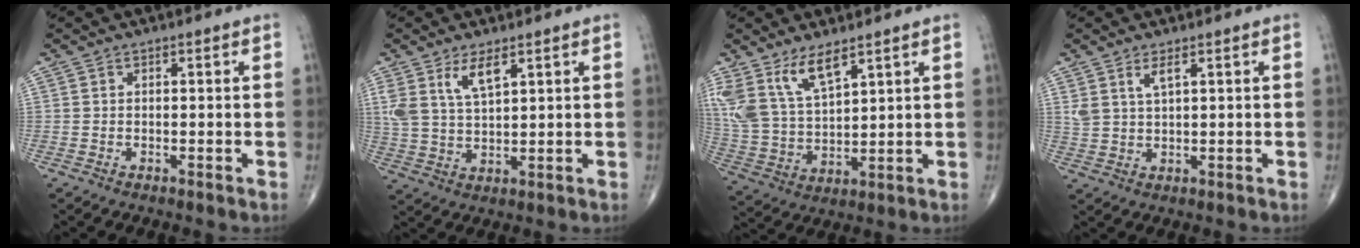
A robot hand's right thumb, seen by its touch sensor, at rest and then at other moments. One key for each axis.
{"total": 6.5, "fx": 3.7, "fy": 2.4, "fz": 4.8, "tx": -0.095, "ty": -0.016, "tz": 0.079}
{"total": 11.5, "fx": 7.4, "fy": 4.5, "fz": 7.5, "tx": -0.146, "ty": -0.030, "tz": 0.164}
{"total": 3.5, "fx": 2.0, "fy": 1.1, "fz": 2.6, "tx": -0.055, "ty": -0.009, "tz": 0.044}